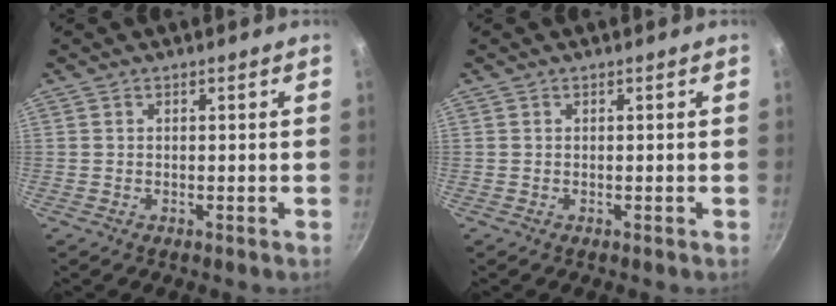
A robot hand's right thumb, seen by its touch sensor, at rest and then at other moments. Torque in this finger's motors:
{"motor_torque": [0.00, 0.00, 0.02, 0.02, 0.00]}